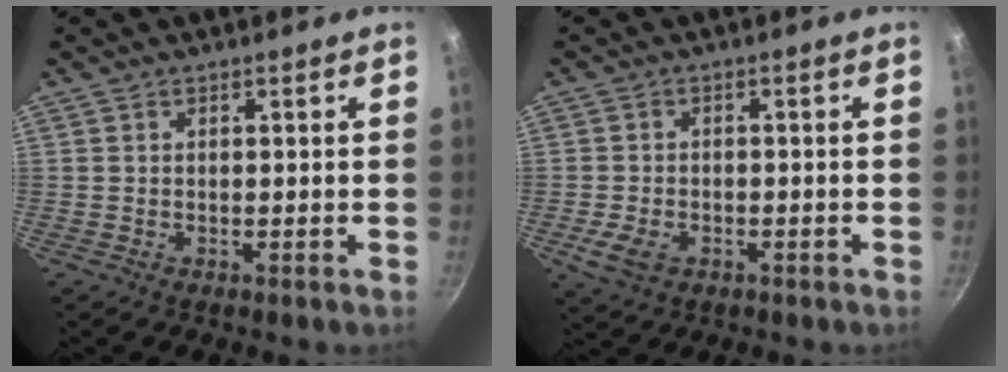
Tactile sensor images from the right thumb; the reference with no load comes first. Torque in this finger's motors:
{"motor_torque": [-0.02, 0.61, 0.51, -0.29, 0.05]}